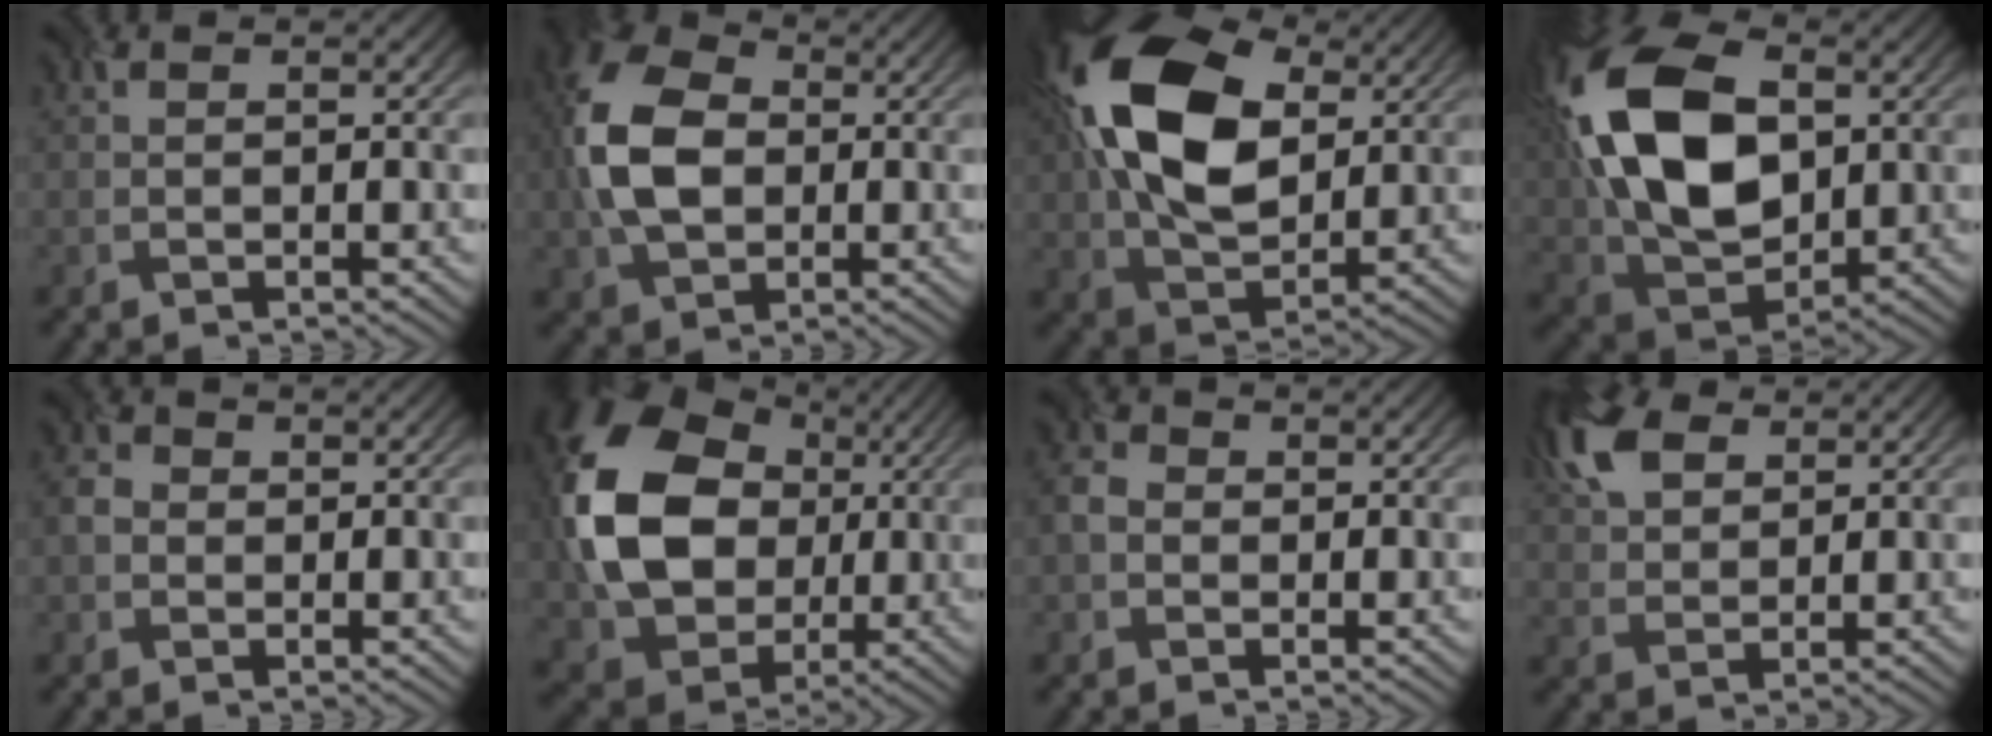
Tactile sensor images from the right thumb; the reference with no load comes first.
{"total": 10.4, "force": [0.0, 7.2, 7.5], "torque": [-0.187, 0.003, -0.010]}
{"total": 15.7, "force": [4.0, 9.7, 11.7], "torque": [-0.259, 0.018, 0.076]}
{"total": 16.4, "force": [3.0, 10.6, 12.2], "torque": [-0.273, 0.011, 0.054]}
{"total": 1.7, "force": [-0.5, 1.6, 0.4], "torque": [-0.009, 0.001, -0.018]}
{"total": 14.7, "force": [1.5, 11.8, 8.7], "torque": [-0.191, 0.001, 0.025]}
{"total": 2.1, "force": [-0.7, 1.9, 0.8], "torque": [-0.023, 0.002, -0.025]}
{"total": 7.1, "force": [3.9, 4.0, 4.4], "torque": [-0.122, 0.020, 0.073]}